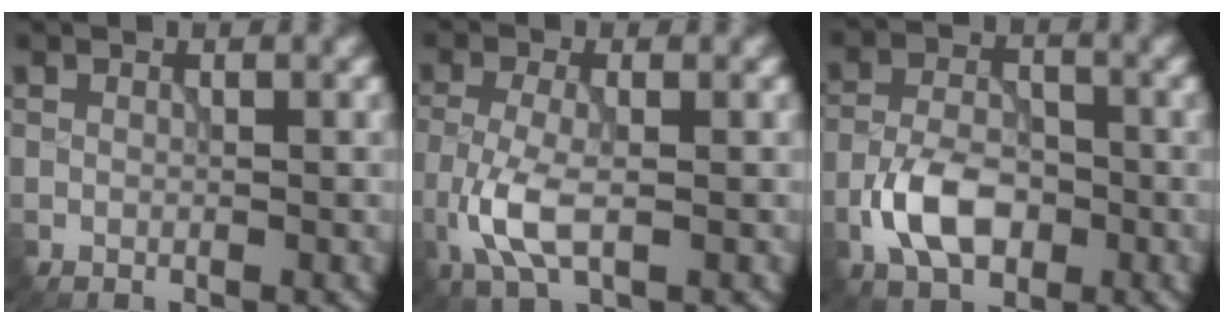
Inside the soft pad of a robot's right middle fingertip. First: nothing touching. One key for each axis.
{"total": 4.4, "fx": -1.4, "fy": 1.8, "fz": 3.8, "tx": -0.093, "ty": -0.004, "tz": -0.031}
{"total": 5.5, "fx": -2.2, "fy": 3.3, "fz": 3.8, "tx": -0.071, "ty": 0.003, "tz": -0.046}